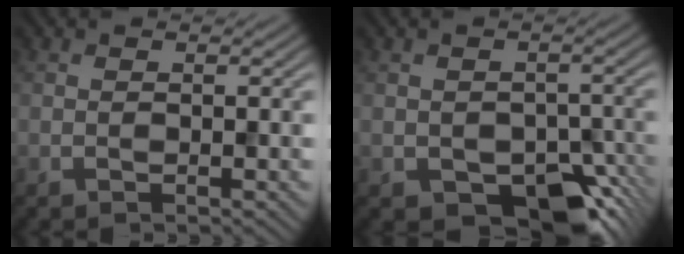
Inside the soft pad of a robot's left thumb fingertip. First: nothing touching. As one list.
[{"total": 7.7, "force": [-3.4, 4.8, 5.0], "torque": [-0.082, -0.027, -0.038]}]